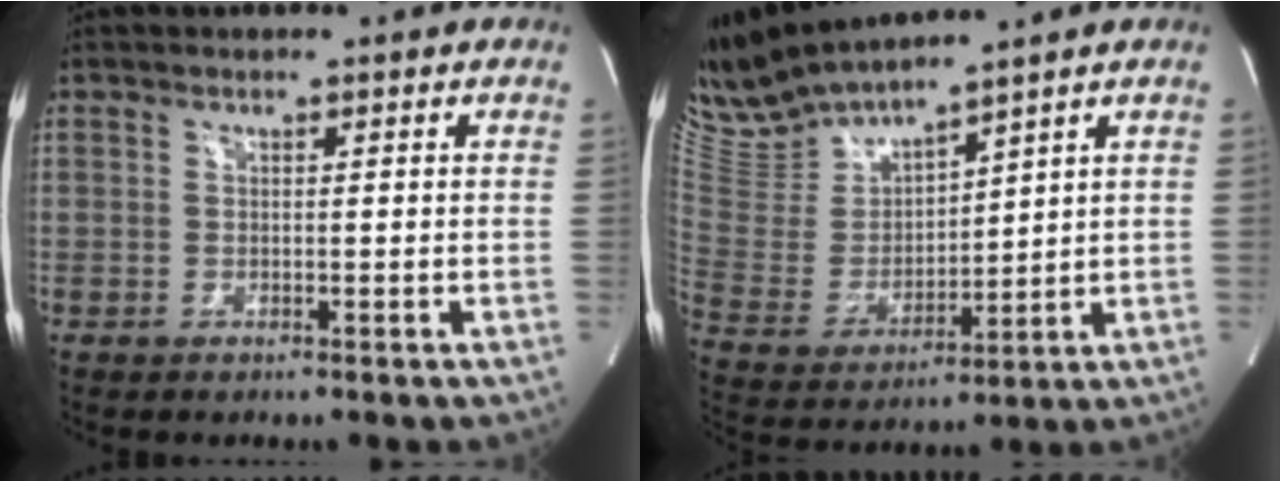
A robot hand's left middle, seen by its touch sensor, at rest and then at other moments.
{"total": 10.7, "force": [10.2, -0.2, 3.0], "torque": [-0.084, -0.004, 0.223]}